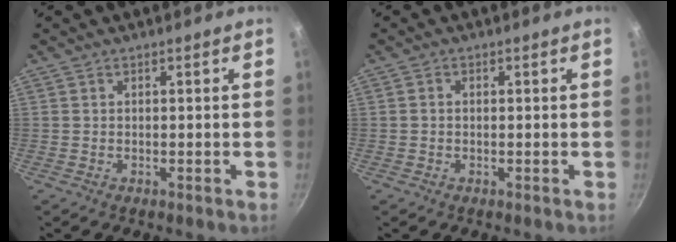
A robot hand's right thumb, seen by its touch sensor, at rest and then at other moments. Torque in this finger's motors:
{"motor_torque": [0.27, -0.34, -0.30, 0.23, 0.03]}